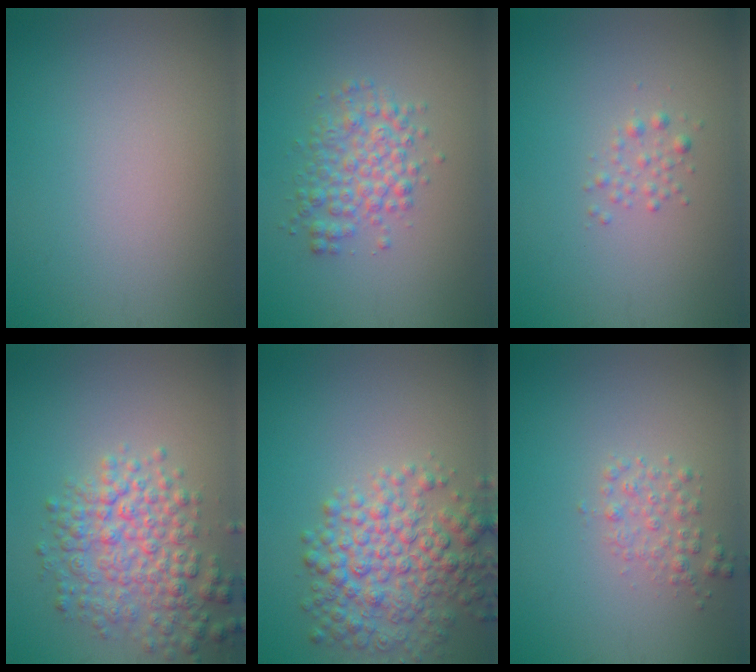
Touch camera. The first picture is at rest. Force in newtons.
{"total": 3.5, "press": 3.5, "slide": 0.0}
{"total": 1.1, "press": 1.1, "slide": 0.0}
{"total": 5.5, "press": 5.5, "slide": 0.2}
{"total": 6.4, "press": 6.4, "slide": 0.2}
{"total": 1.7, "press": 1.7, "slide": 0.1}